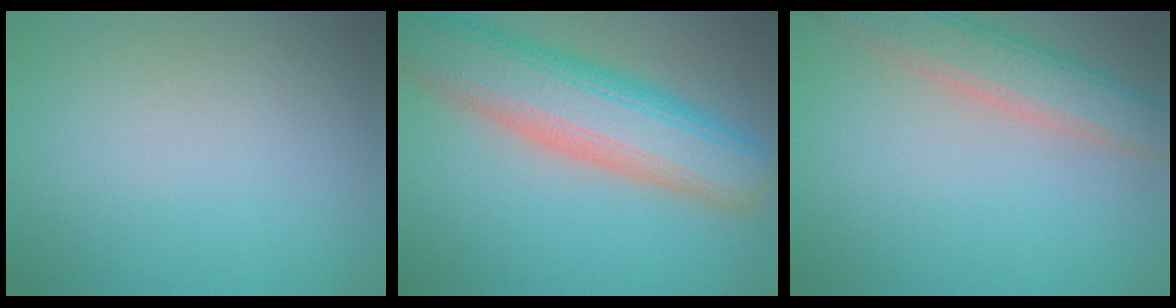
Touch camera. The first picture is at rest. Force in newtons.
{"total": 11.0, "press": 10.9, "slide": 1.1}
{"total": 5.2, "press": 5.2, "slide": 0.3}